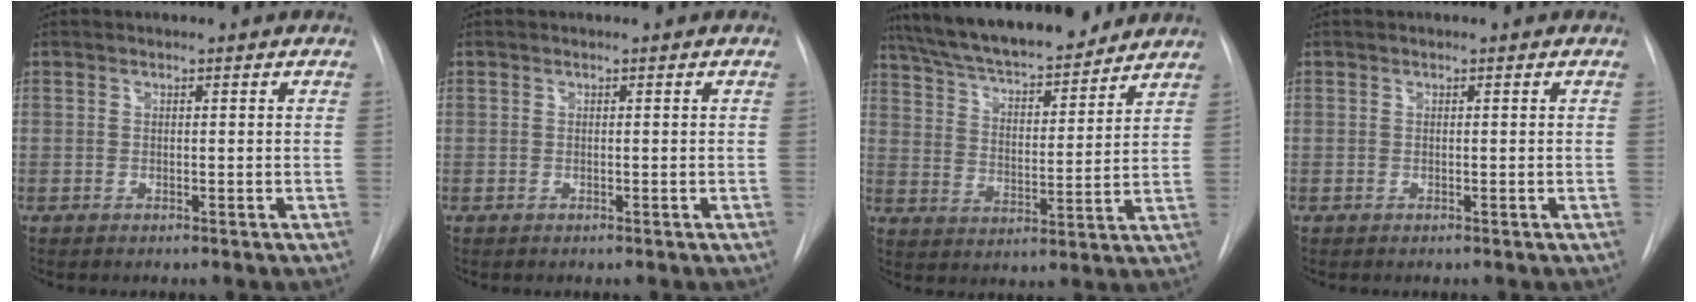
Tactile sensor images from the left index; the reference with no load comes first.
{"total": 0.0}
{"total": 18.8, "force": [16.7, 3.5, 8.1], "torque": [-0.138, 0.018, 0.261]}
{"total": 0.0}